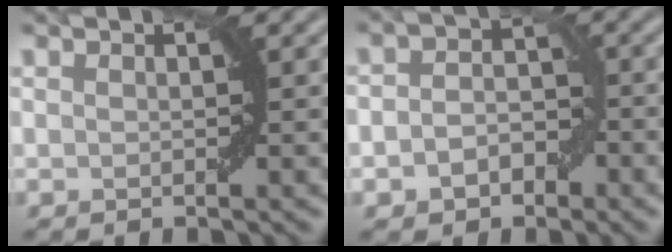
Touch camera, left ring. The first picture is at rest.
{"total": 3.6, "force": [-1.3, 2.6, 2.1], "torque": [-0.029, 0.001, -0.025]}